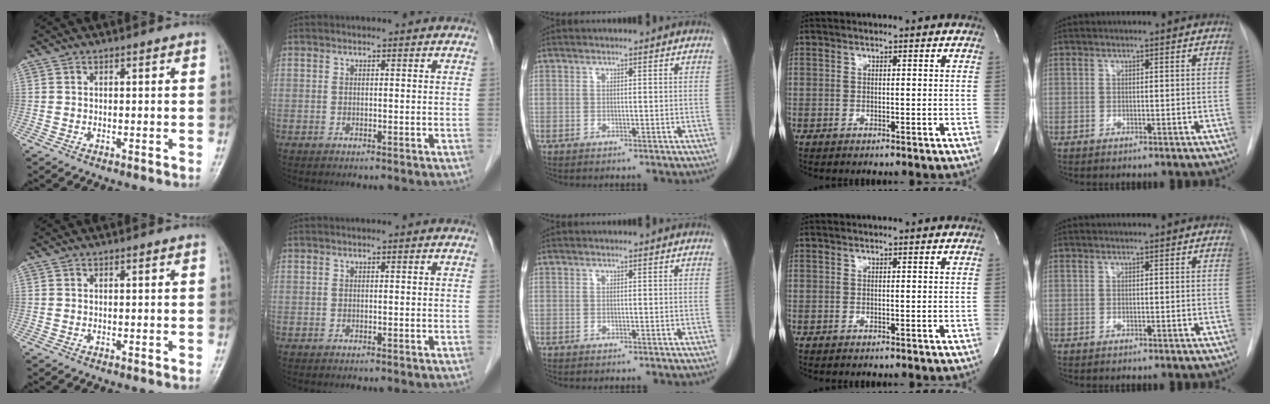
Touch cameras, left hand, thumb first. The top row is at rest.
{}